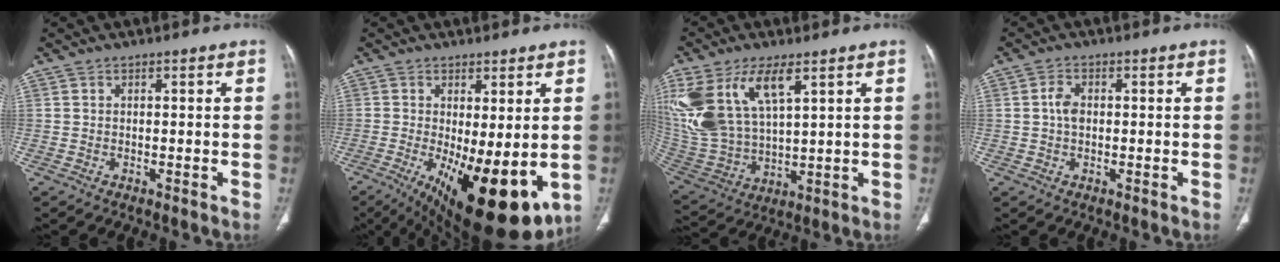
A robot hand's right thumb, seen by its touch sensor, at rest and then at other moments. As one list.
[{"total": 17.2, "force": [-4.1, 6.4, 15.4], "torque": [-0.215, -0.032, -0.038]}, {"total": 19.4, "force": [8.5, 9.5, 14.6], "torque": [-0.315, -0.023, 0.179]}, {"total": 2.9, "force": [0.1, 1.9, 2.1], "torque": [-0.044, 0.005, -0.001]}]